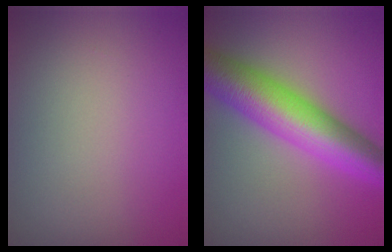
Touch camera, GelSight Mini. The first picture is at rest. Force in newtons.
{"total": 9.5, "press": 9.5, "slide": 0.1}